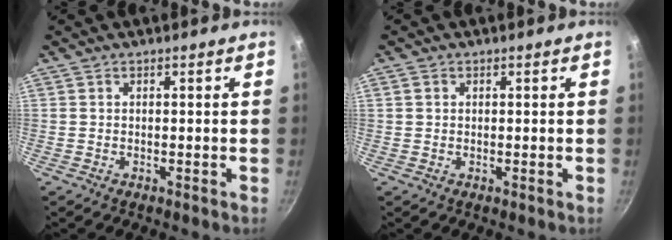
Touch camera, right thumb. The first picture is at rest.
{"total": 1.0, "force": [0.2, 0.9, 0.3], "torque": [-0.005, 0.003, 0.002]}